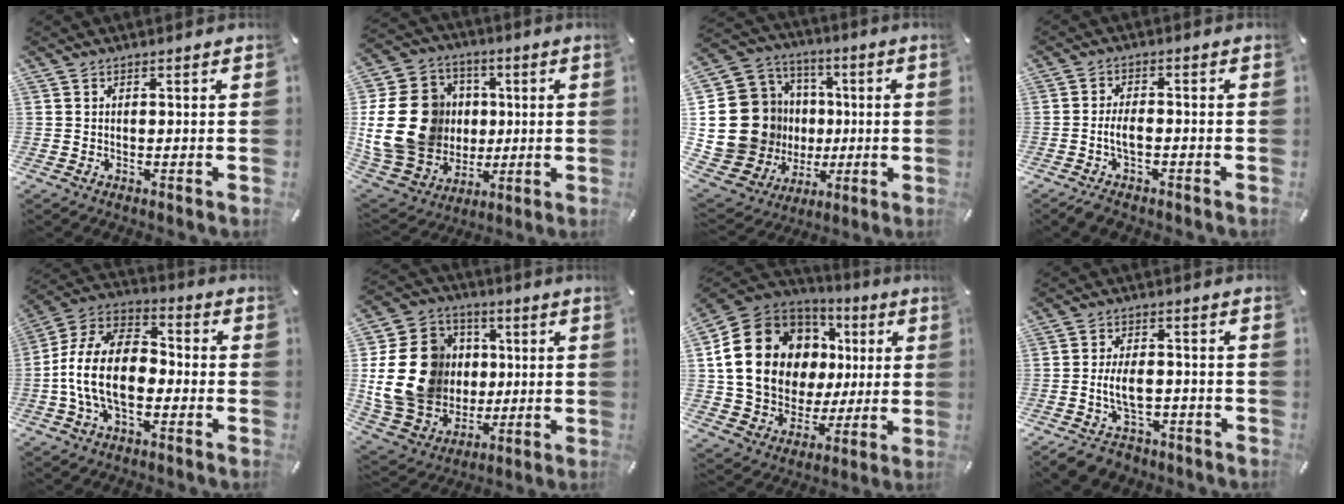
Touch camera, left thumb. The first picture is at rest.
{"total": 22.4, "force": [1.0, 19.2, 11.6], "torque": [-0.231, 0.010, 0.040]}
{"total": 20.7, "force": [-0.6, 19.1, 8.0], "torque": [-0.154, -0.009, 0.035]}
{"total": 4.6, "force": [-1.8, 2.5, 3.4], "torque": [-0.071, 0.010, -0.037]}
{"total": 15.5, "force": [-4.5, 9.5, 11.4], "torque": [-0.238, 0.030, -0.083]}
{"total": 20.8, "force": [0.5, 18.1, 10.2], "torque": [-0.204, 0.012, 0.022]}
{"total": 20.0, "force": [3.9, 16.7, 10.4], "torque": [-0.203, -0.024, 0.087]}
{"total": 8.0, "force": [-2.7, 5.5, 5.2], "torque": [-0.102, 0.019, -0.045]}